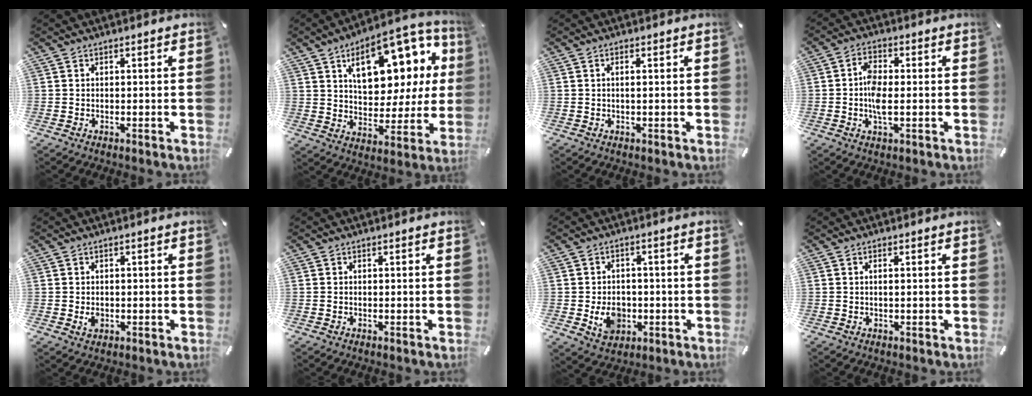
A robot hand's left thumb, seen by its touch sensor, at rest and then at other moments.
{"total": 18.8, "force": [8.7, 10.7, 12.7], "torque": [-0.170, -0.044, 0.147]}
{"total": 1.2, "force": [0.1, 0.0, 1.1], "torque": [-0.022, -0.002, 0.002]}
{"total": 6.0, "force": [-0.5, 2.7, 5.3], "torque": [-0.115, -0.001, -0.014]}
{"total": 2.0, "force": [-0.3, 1.5, 1.2], "torque": [-0.022, 0.004, -0.005]}
{"total": 0.0}
{"total": 7.5, "force": [-1.6, 6.1, 4.1], "torque": [-0.074, 0.005, -0.027]}
{"total": 0.8, "force": [0.1, 0.0, 0.8], "torque": [-0.015, -0.001, 0.001]}